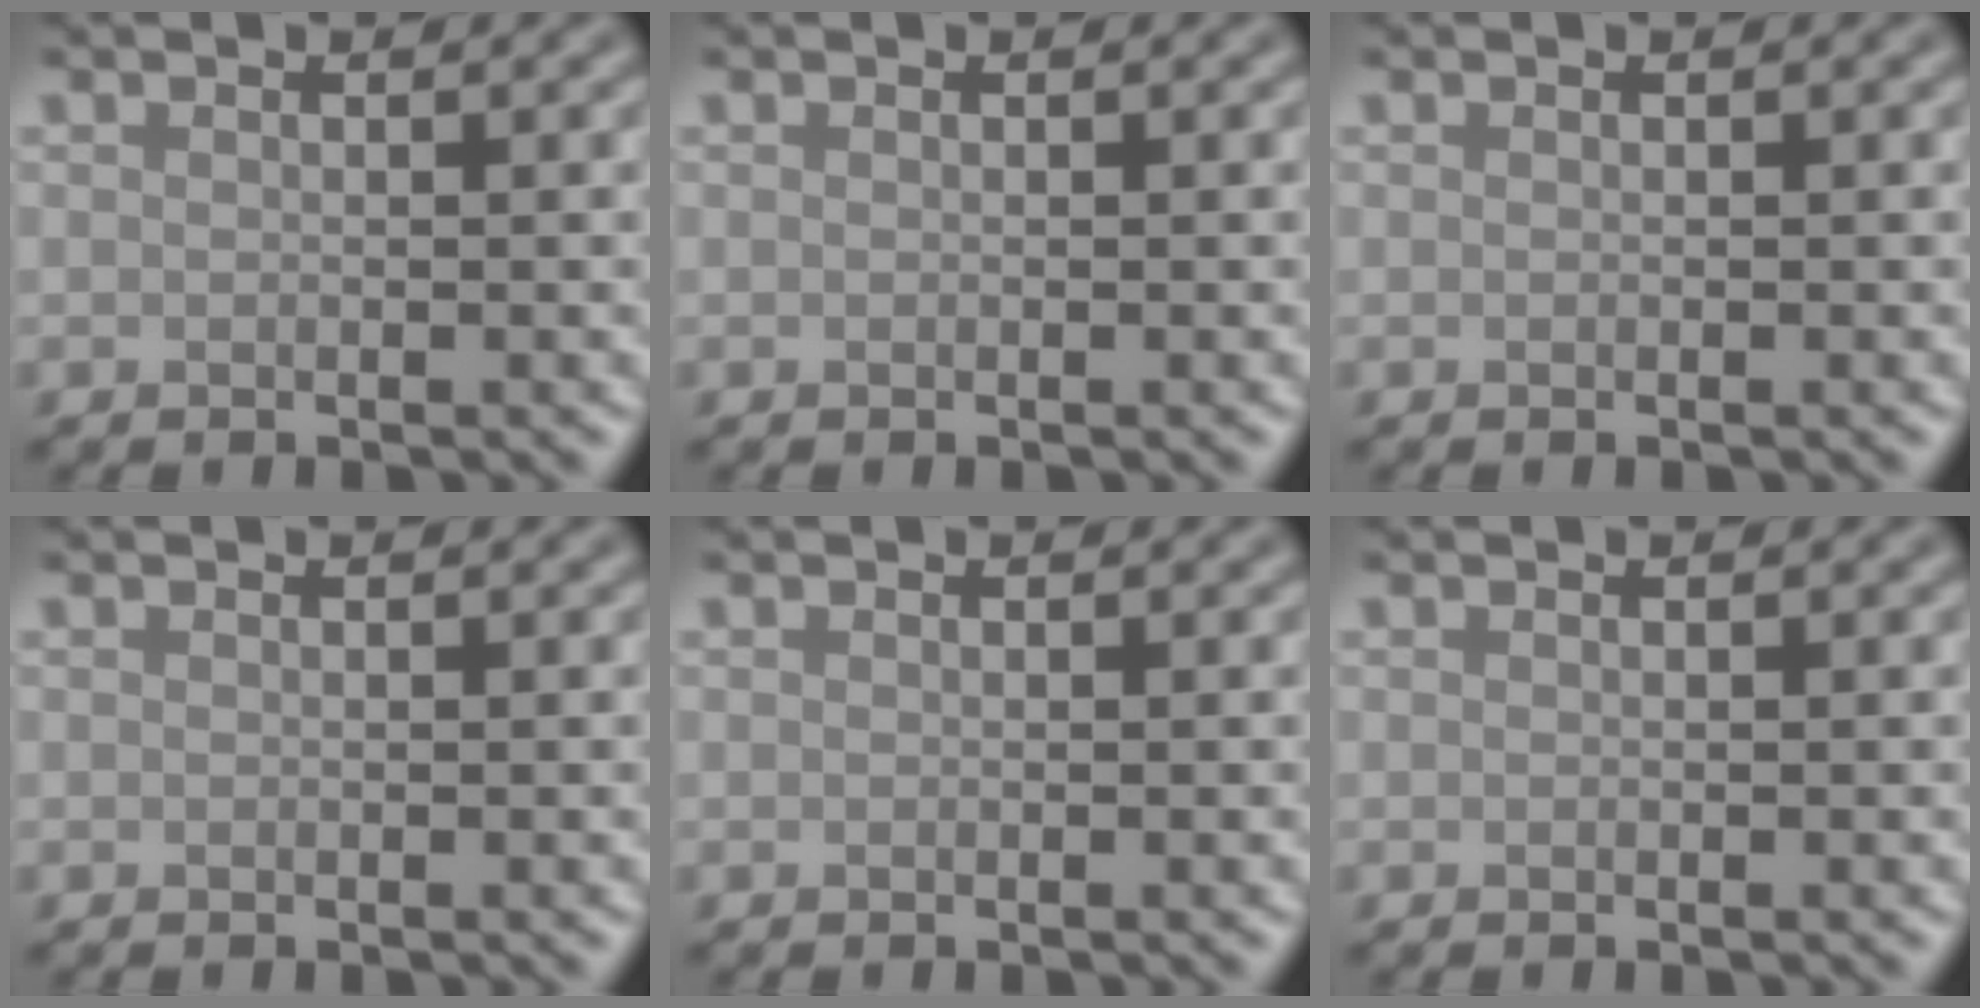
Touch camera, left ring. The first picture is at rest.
{"total": 0.0}
{"total": 0.0}
{"total": 0.0}
{"total": 0.0}
{"total": 0.0}